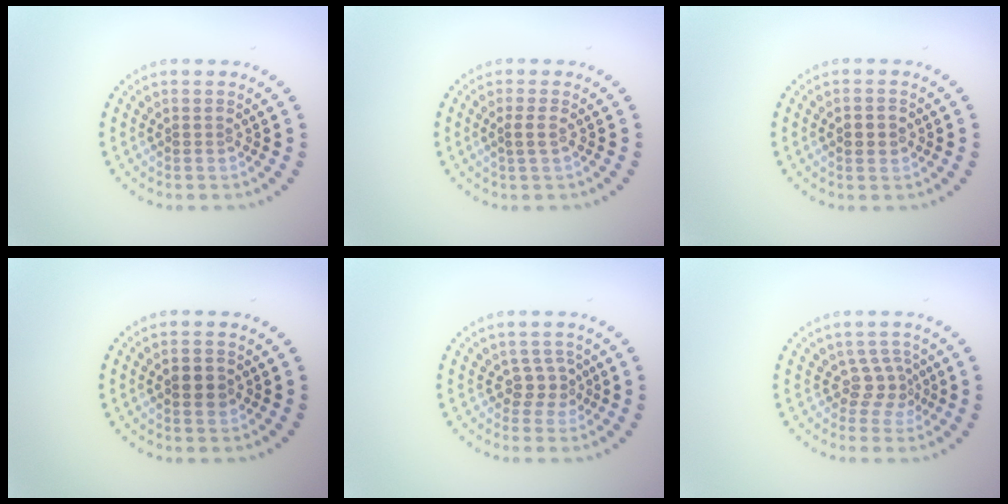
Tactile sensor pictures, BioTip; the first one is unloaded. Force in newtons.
{"total": 1.1, "press": 1.0, "slide": 0.6}
{"total": 1.6, "press": 1.6, "slide": 0.1}
{"total": 2.2, "press": 2.2, "slide": 0.1}
{"total": 1.9, "press": 1.4, "slide": 1.3}
{"total": 2.2, "press": 1.5, "slide": 1.6}